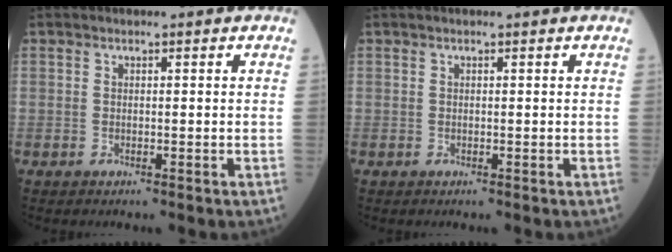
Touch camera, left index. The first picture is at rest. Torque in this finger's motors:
{"motor_torque": [-0.15, 0.00, 0.05, 0.01]}